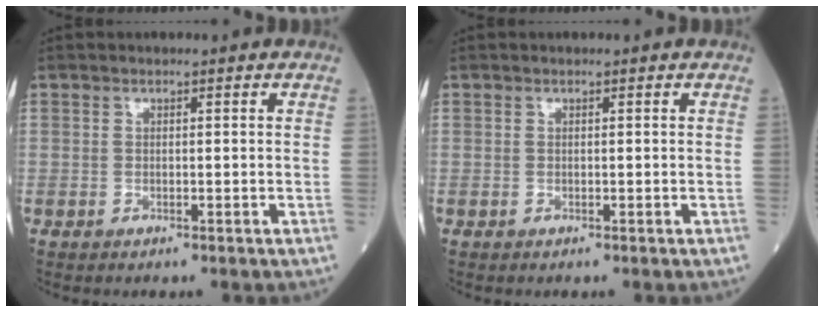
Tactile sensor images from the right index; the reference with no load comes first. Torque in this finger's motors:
{"motor_torque": [0.00, 0.00, 0.00, -0.01]}